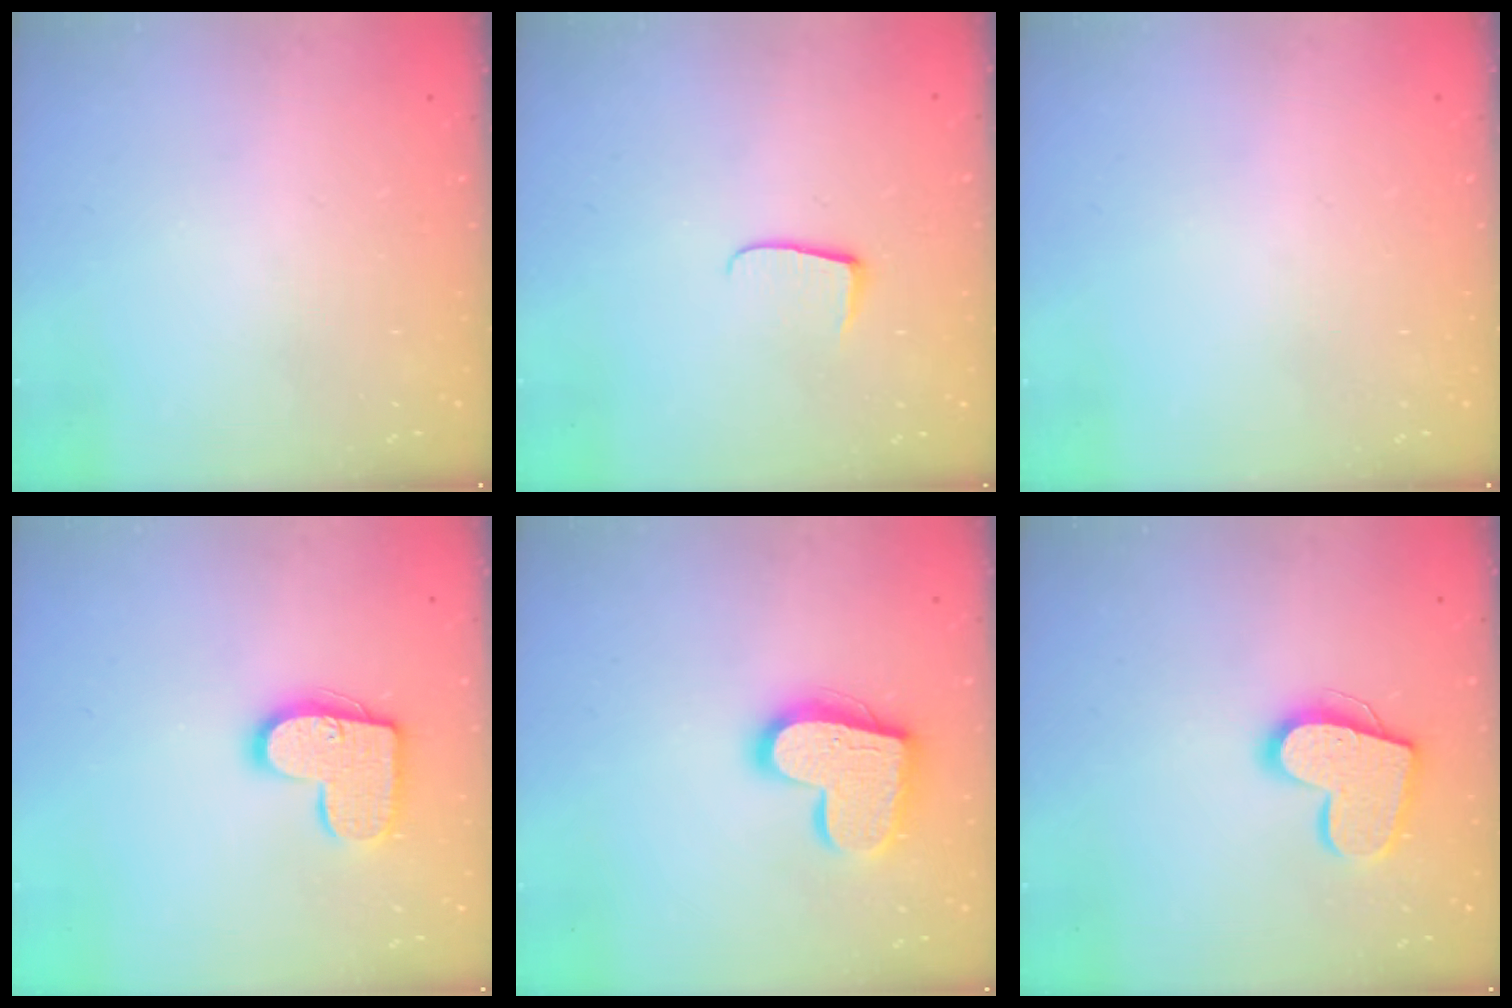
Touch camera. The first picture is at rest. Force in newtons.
{"total": 6.0, "press": 5.9, "slide": 0.7}
{"total": 0.0}
{"total": 13.8, "press": 13.8, "slide": 0.7}
{"total": 16.7, "press": 16.7, "slide": 1.1}
{"total": 14.9, "press": 14.9, "slide": 1.0}